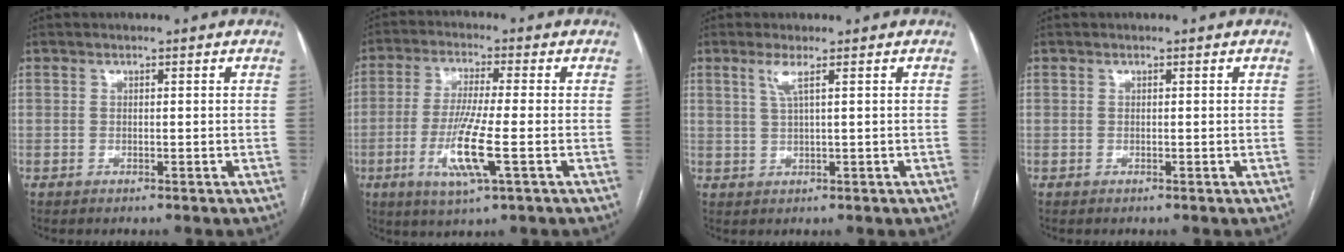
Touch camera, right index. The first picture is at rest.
{"total": 9.8, "force": [-3.0, 0.3, 9.3], "torque": [-0.189, -0.016, -0.057]}
{"total": 2.6, "force": [1.2, -0.2, 2.3], "torque": [-0.056, 0.001, 0.027]}
{"total": 0.0}